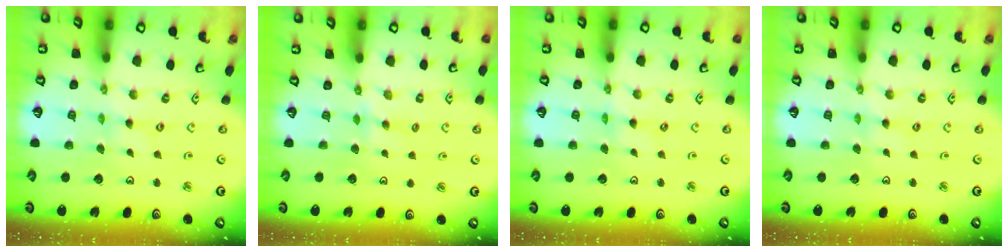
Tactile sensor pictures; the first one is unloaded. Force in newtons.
{"total": 3.8, "press": 3.8, "slide": 0.7}
{"total": 0.0}
{"total": 0.9, "press": 0.8, "slide": 0.2}